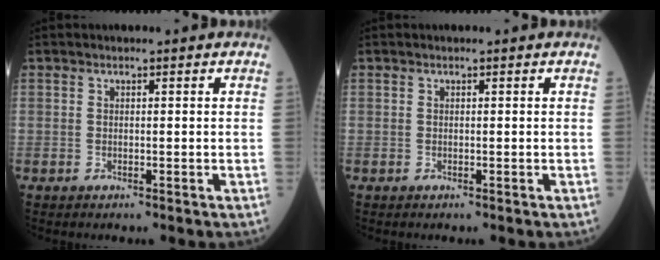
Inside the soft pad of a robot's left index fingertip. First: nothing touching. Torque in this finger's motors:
{"motor_torque": [-0.15, 0.16, 0.00, 0.00]}